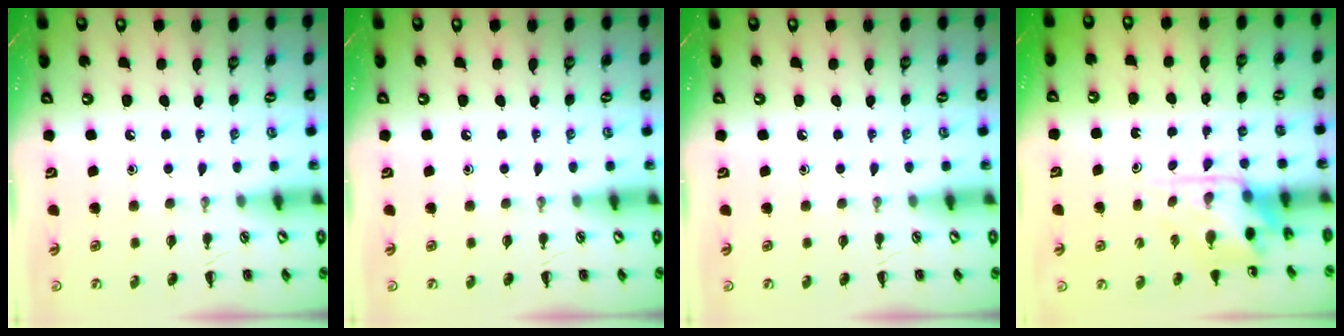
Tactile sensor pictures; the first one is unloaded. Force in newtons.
{"total": 0.0}
{"total": 0.0}
{"total": 4.3, "press": 4.2, "slide": 0.7}